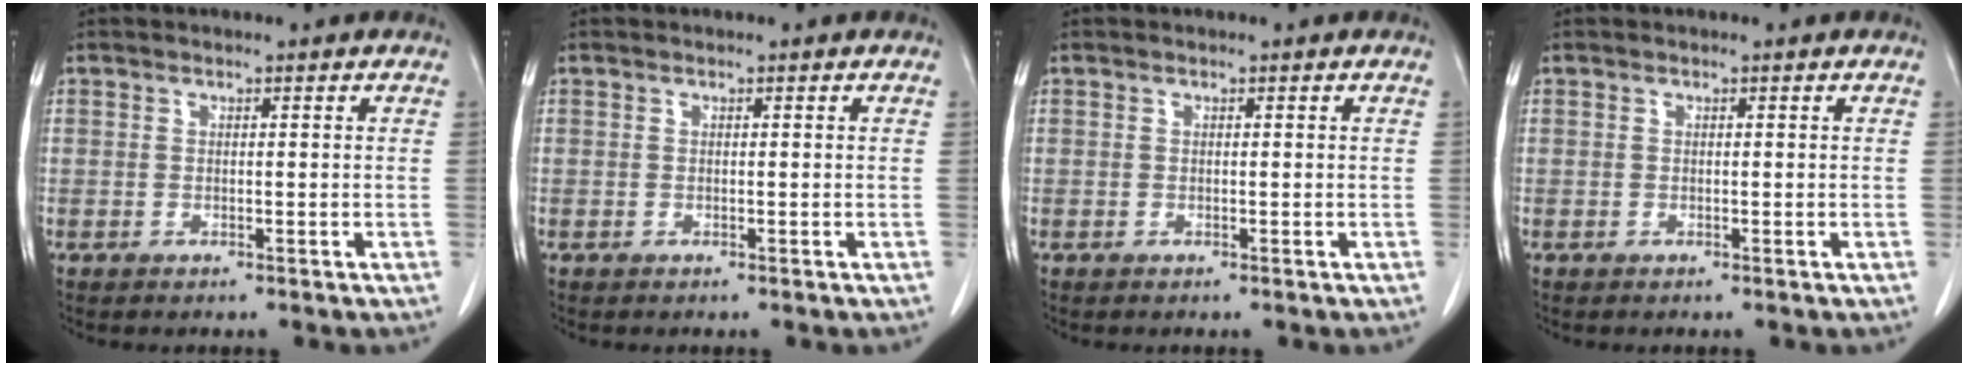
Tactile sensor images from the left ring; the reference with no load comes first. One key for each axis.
{"total": 0.0}
{"total": 0.0}
{"total": 0.0}